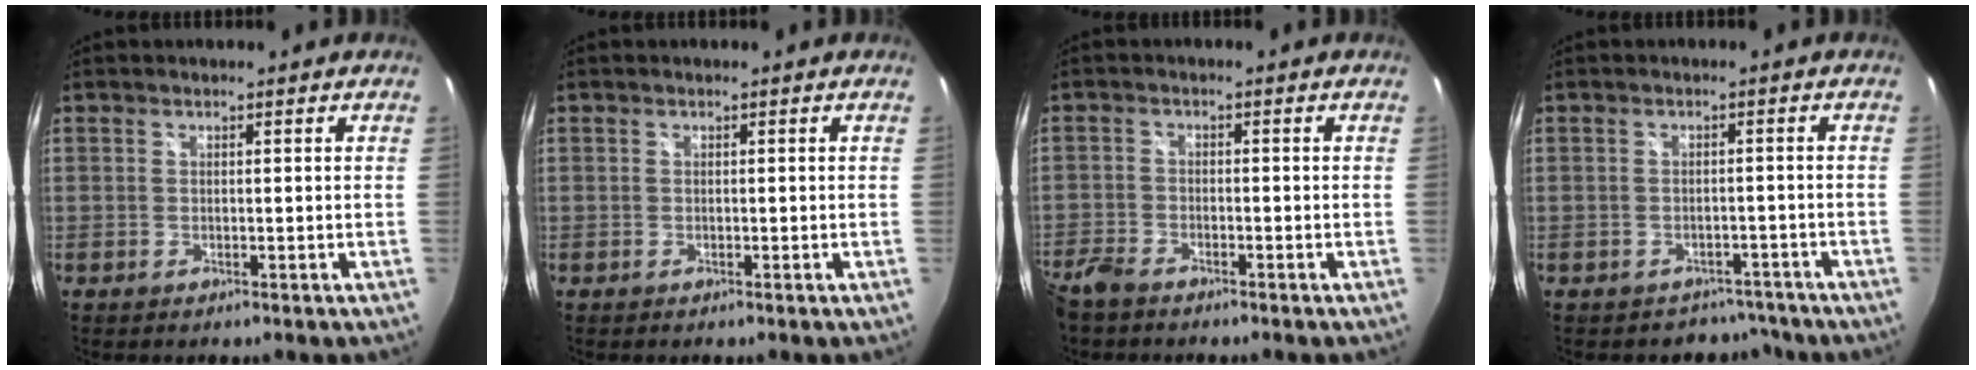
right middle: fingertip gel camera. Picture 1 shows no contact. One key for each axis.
{"total": 0.0}
{"total": 5.9, "fx": -4.8, "fy": 2.4, "fz": 2.4, "tx": -0.074, "ty": -0.017, "tz": -0.100}
{"total": 5.3, "fx": -4.2, "fy": 3.2, "fz": 0.1, "tx": -0.005, "ty": 0.014, "tz": -0.054}